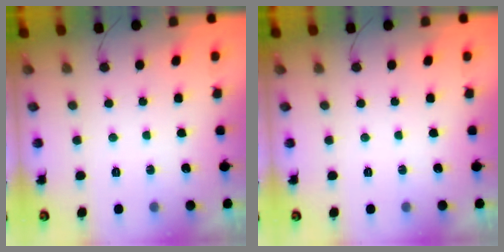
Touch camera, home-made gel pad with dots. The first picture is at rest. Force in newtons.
{"total": 0.0}